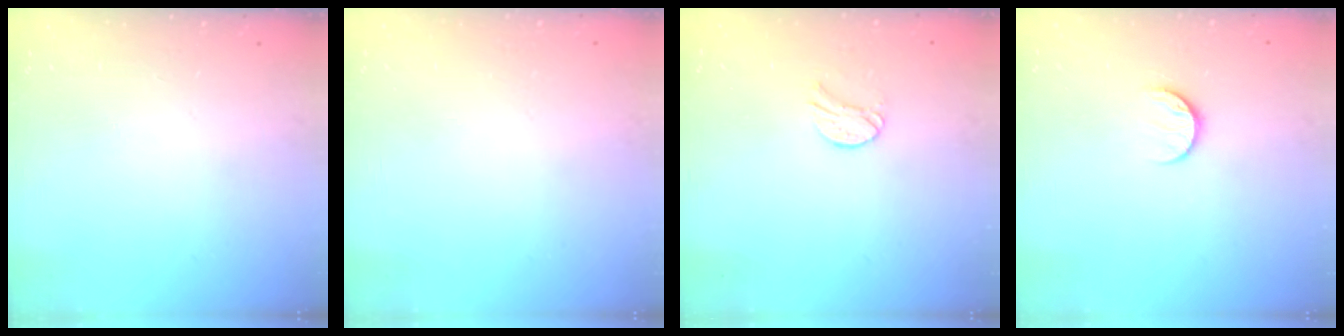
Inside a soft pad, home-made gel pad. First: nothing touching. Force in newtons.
{"total": 0.5, "press": 0.5, "slide": 0.1}
{"total": 7.8, "press": 7.8, "slide": 0.4}
{"total": 7.4, "press": 7.3, "slide": 0.7}